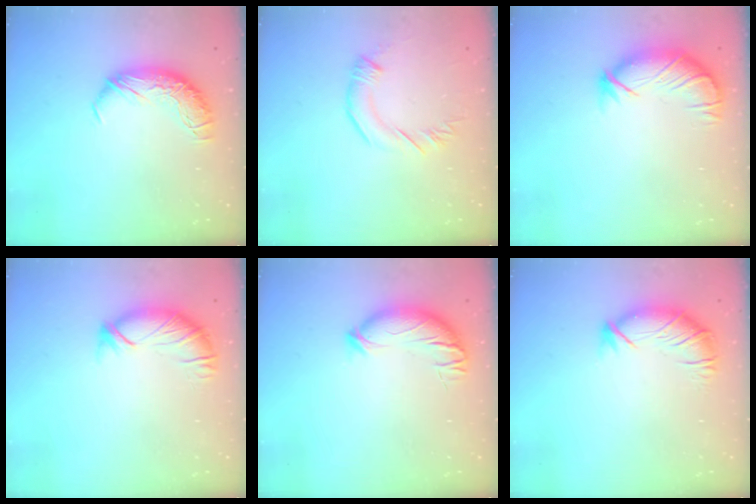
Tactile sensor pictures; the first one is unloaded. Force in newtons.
{"total": 2.8, "press": 2.7, "slide": 0.5}
{"total": 3.8, "press": 3.2, "slide": 2.0}
{"total": 3.1, "press": 3.0, "slide": 0.8}
{"total": 3.0, "press": 2.6, "slide": 1.5}
{"total": 2.7, "press": 2.0, "slide": 1.8}